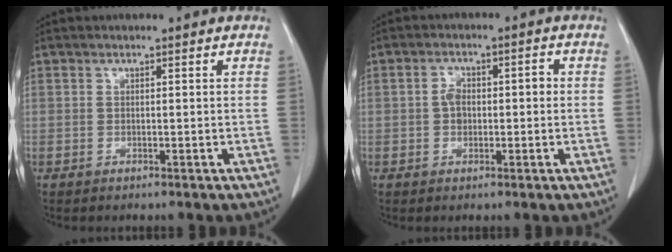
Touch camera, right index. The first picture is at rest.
{"total": 3.6, "force": [-0.2, 2.3, 2.8], "torque": [-0.049, 0.018, -0.005]}